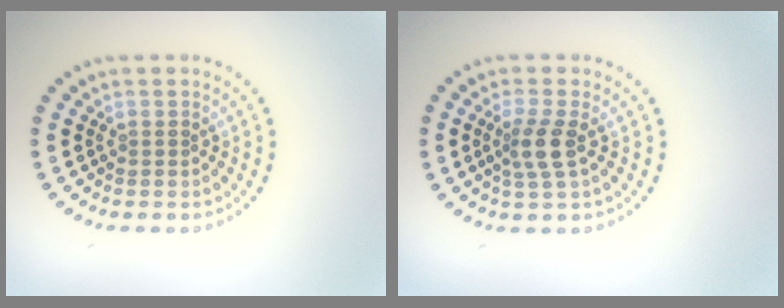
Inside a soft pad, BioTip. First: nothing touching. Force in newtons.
{"total": 2.5, "press": 2.1, "slide": 1.4}